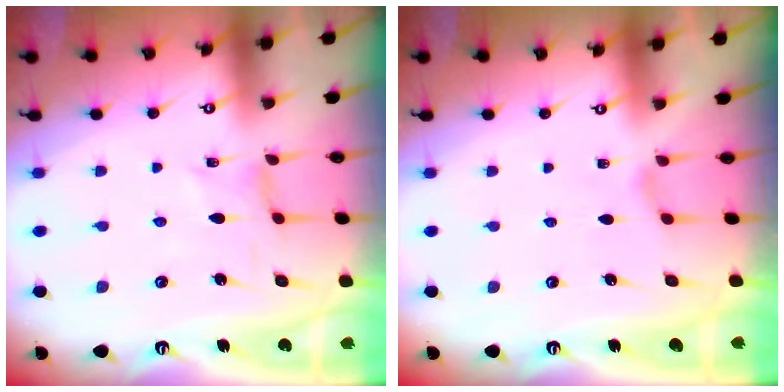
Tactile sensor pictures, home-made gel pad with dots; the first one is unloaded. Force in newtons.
{"total": 1.0, "press": 1.0, "slide": 0.2}